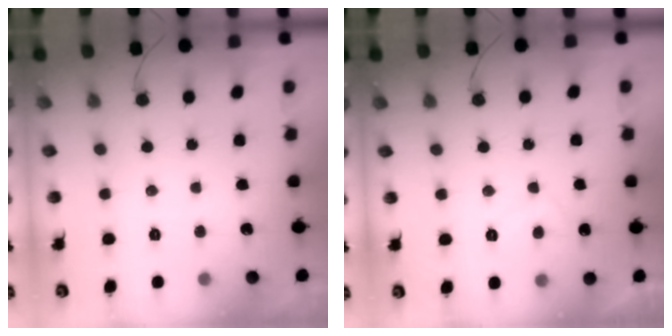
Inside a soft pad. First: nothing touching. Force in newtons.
{"total": 2.5, "press": 2.4, "slide": 0.8}